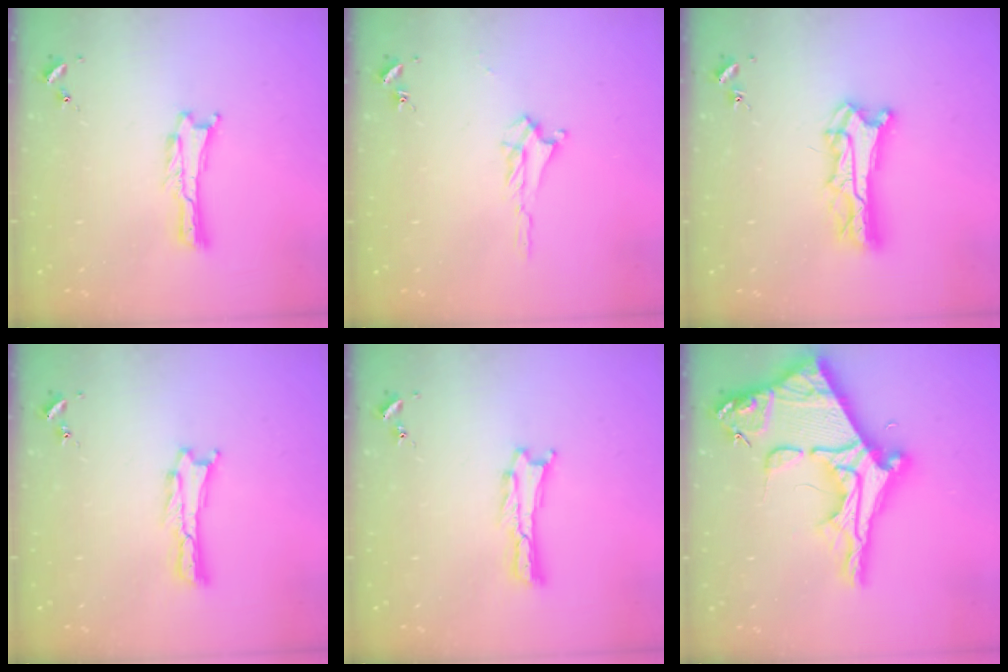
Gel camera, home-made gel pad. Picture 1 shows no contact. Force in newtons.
{"total": 2.4, "press": 2.4, "slide": 0.4}
{"total": 8.4, "press": 8.3, "slide": 0.8}
{"total": 0.7, "press": 0.7, "slide": 0.2}
{"total": 0.7, "press": 0.7, "slide": 0.2}
{"total": 13.4, "press": 13.4, "slide": 1.3}